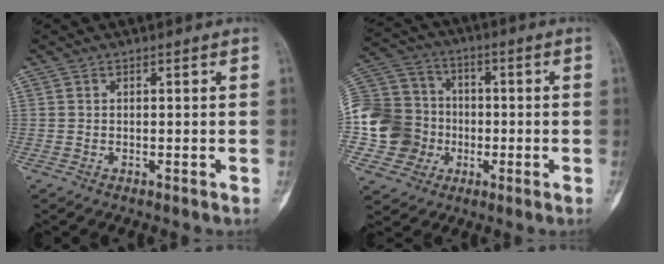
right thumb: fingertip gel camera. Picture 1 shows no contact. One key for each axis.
{"total": 17.5, "fx": -3.2, "fy": 15.9, "fz": 6.6, "tx": -0.127, "ty": 0.048, "tz": -0.053}